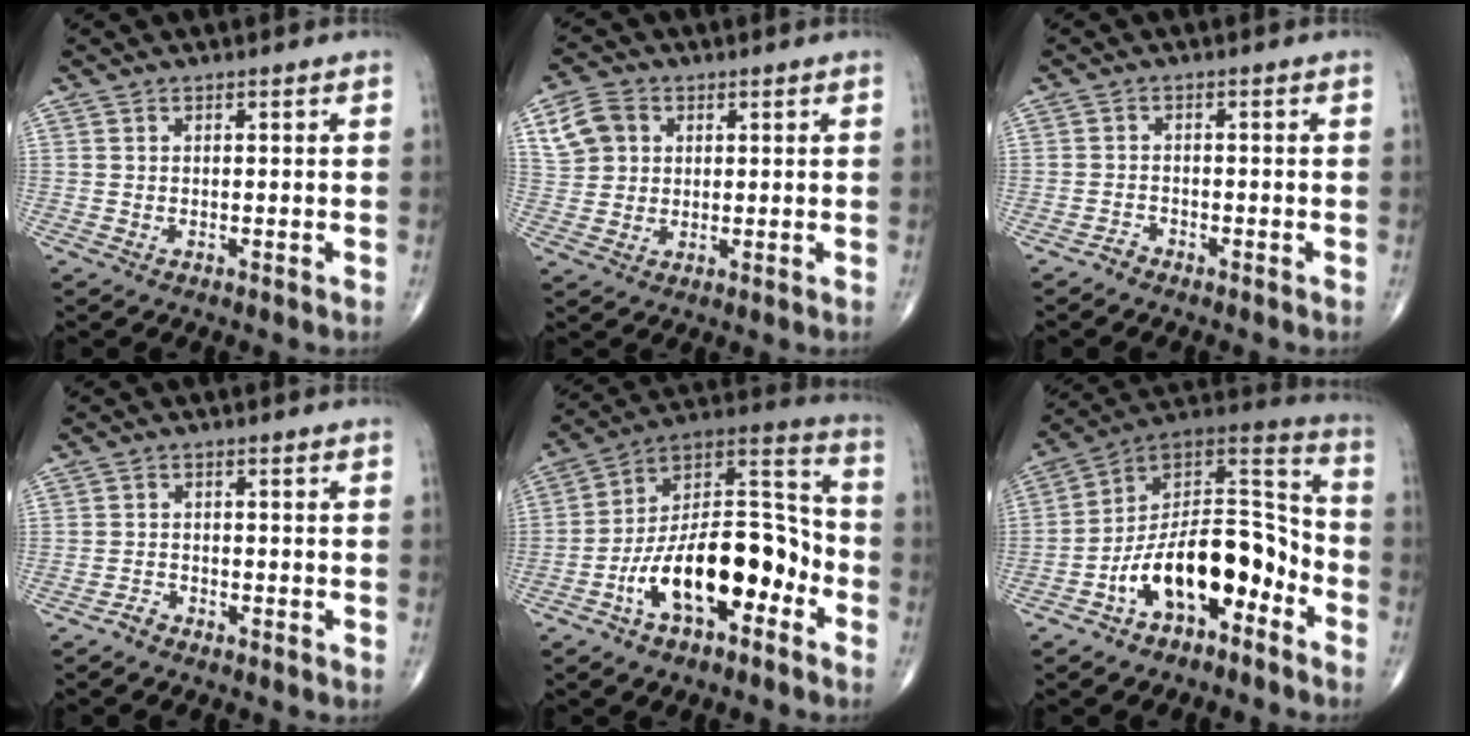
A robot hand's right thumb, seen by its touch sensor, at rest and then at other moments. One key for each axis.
{"total": 7.0, "fx": 2.4, "fy": 5.7, "fz": 3.2, "tx": -0.046, "ty": 0.001, "tz": 0.047}
{"total": 1.4, "fx": -1.3, "fy": 0.5, "fz": 0.0, "tx": -0.002, "ty": 0.001, "tz": -0.026}
{"total": 1.6, "fx": -1.4, "fy": 0.7, "fz": 0.2, "tx": -0.006, "ty": 0.004, "tz": -0.028}
{"total": 20.2, "fx": -7.9, "fy": 9.7, "fz": 15.9, "tx": -0.236, "ty": 0.079, "tz": -0.135}
{"total": 18.0, "fx": -8.0, "fy": 9.2, "fz": 13.2, "tx": -0.182, "ty": 0.093, "tz": -0.136}